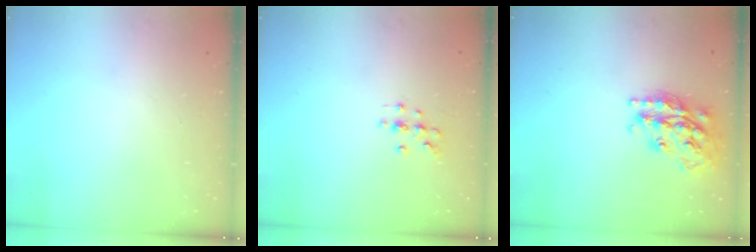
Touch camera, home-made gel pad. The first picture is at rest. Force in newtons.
{"total": 5.4, "press": 5.2, "slide": 1.6}
{"total": 19.6, "press": 19.6, "slide": 1.4}